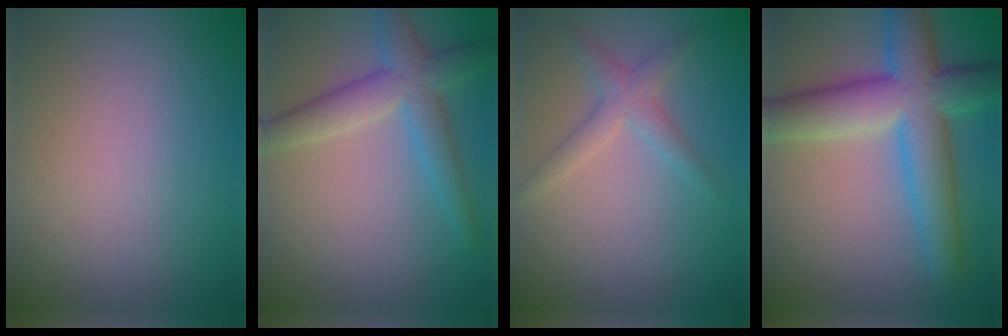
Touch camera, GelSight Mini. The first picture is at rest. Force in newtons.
{"total": 4.6, "press": 4.6, "slide": 0.0}
{"total": 2.4, "press": 2.4, "slide": 0.0}
{"total": 9.0, "press": 9.0, "slide": 0.2}